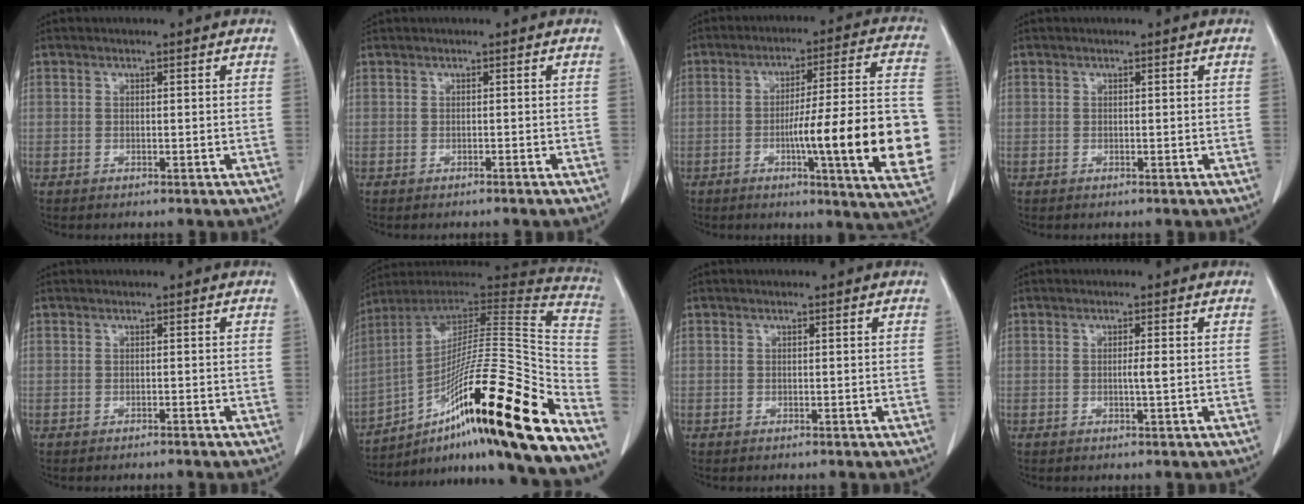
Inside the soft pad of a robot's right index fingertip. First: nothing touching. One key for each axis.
{"total": 0.6, "fx": -0.4, "fy": 0.1, "fz": 0.4, "tx": -0.014, "ty": 0.006, "tz": 0.000}
{"total": 20.3, "fx": -4.3, "fy": 0.5, "fz": 19.8, "tx": -0.216, "ty": 0.007, "tz": -0.055}
{"total": 0.0}
{"total": 0.6, "fx": -0.5, "fy": 0.1, "fz": 0.3, "tx": -0.010, "ty": -0.001, "tz": -0.004}
{"total": 31.8, "fx": -18.5, "fy": 1.3, "fz": 25.8, "tx": -0.315, "ty": 0.011, "tz": -0.303}
{"total": 0.0}
{"total": 1.3, "fx": -0.1, "fy": -0.2, "fz": 1.3, "tx": -0.026, "ty": -0.002, "tz": -0.003}